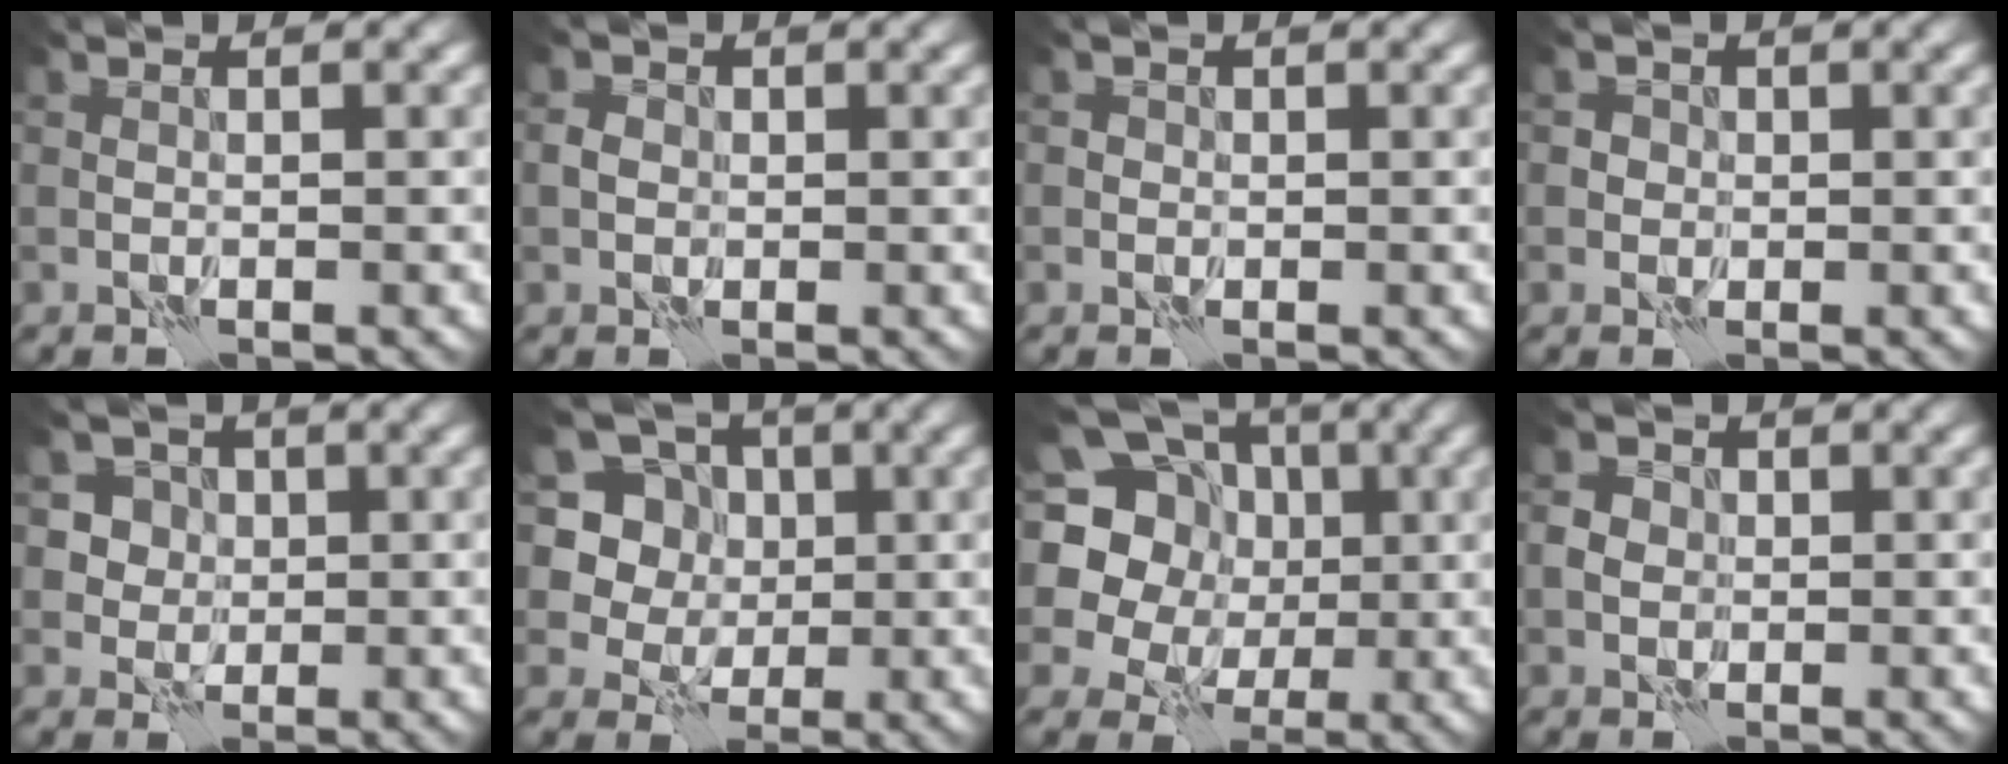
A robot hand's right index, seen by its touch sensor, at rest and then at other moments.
{"total": 1.3, "force": [0.0, 1.2, 0.5], "torque": [-0.006, 0.002, -0.007]}
{"total": 0.6, "force": [0.1, 0.6, 0.0], "torque": [0.004, -0.002, -0.003]}
{"total": 1.6, "force": [0.4, 1.5, 0.4], "torque": [0.008, 0.003, 0.002]}
{"total": 4.2, "force": [1.5, 3.6, 1.4], "torque": [-0.021, 0.001, 0.024]}
{"total": 6.7, "force": [1.7, 6.0, 2.5], "torque": [-0.045, 0.006, 0.019]}
{"total": 16.9, "force": [4.2, 14.8, 7.1], "torque": [-0.164, 0.034, 0.048]}
{"total": 1.8, "force": [-0.1, 1.7, 0.6], "torque": [-0.007, 0.001, -0.005]}